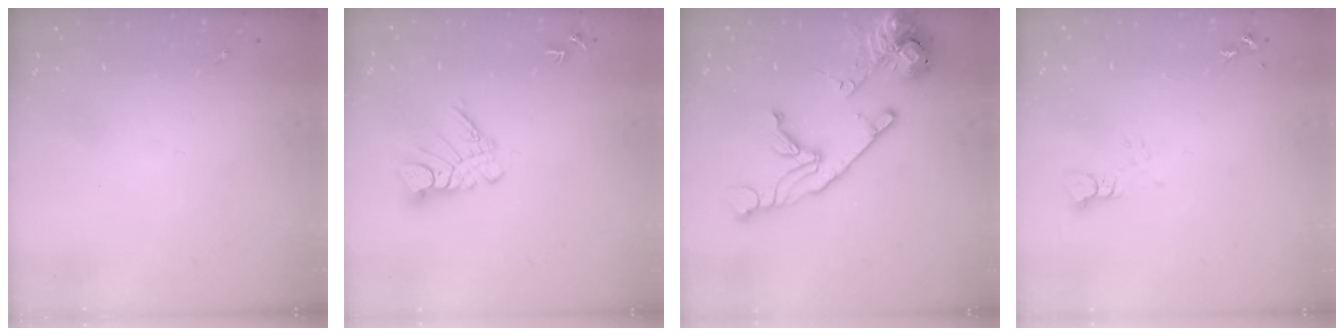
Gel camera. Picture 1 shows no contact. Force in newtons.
{"total": 9.5, "press": 9.5, "slide": 0.9}
{"total": 18.4, "press": 18.2, "slide": 2.3}
{"total": 3.2, "press": 3.2, "slide": 0.1}